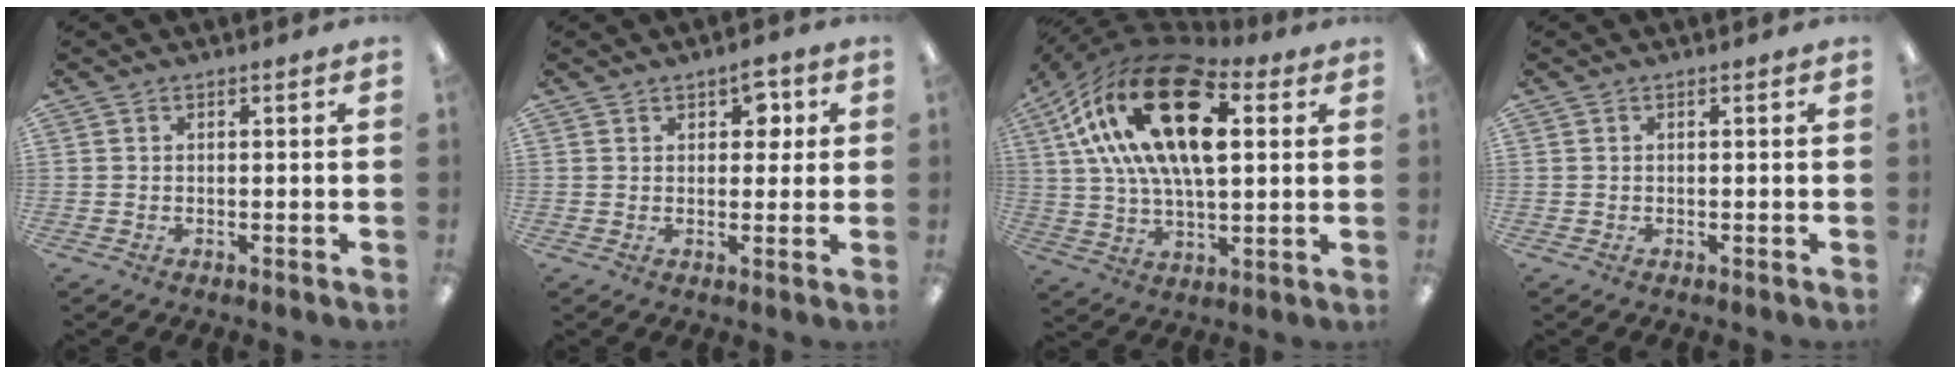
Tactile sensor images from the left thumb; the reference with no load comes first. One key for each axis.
{"total": 4.4, "fx": 2.2, "fy": 2.8, "fz": 2.6, "tx": -0.025, "ty": -0.005, "tz": 0.033}
{"total": 25.4, "fx": 9.1, "fy": 12.8, "fz": 20.0, "tx": -0.374, "ty": -0.020, "tz": 0.148}
{"total": 0.0}